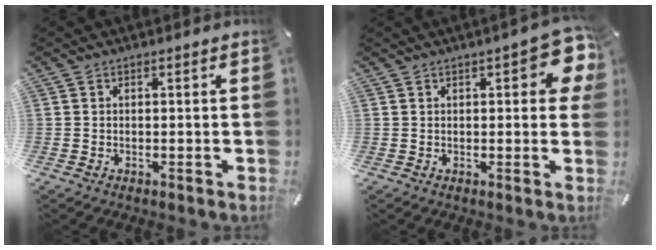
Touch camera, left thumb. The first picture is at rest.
{"total": 9.0, "force": [3.2, 3.6, 7.6], "torque": [-0.096, -0.008, 0.051]}